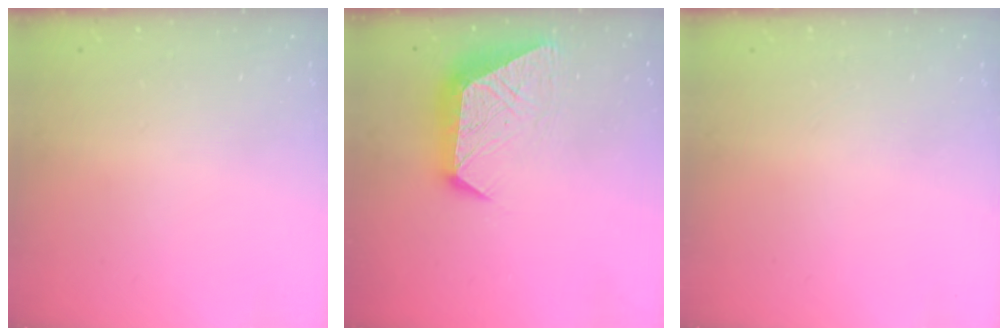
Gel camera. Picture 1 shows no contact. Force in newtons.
{"total": 12.3, "press": 12.2, "slide": 1.1}
{"total": 0.0}